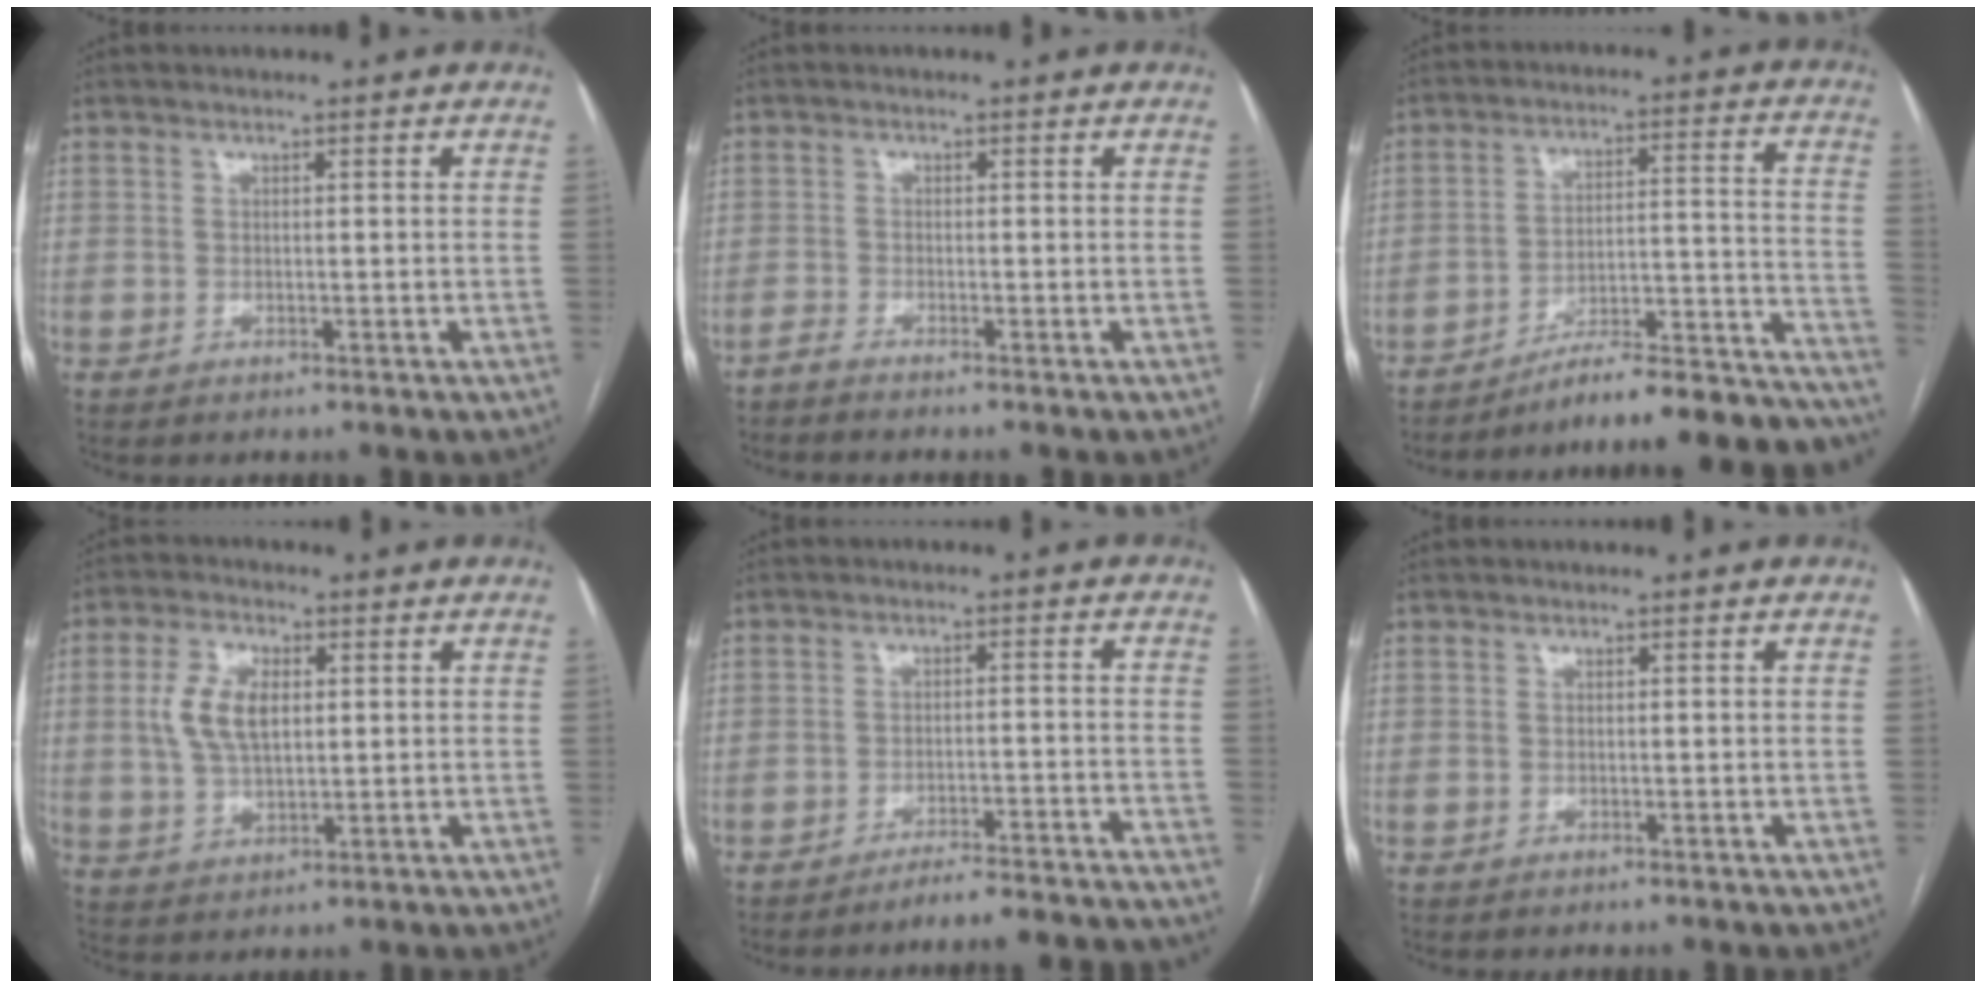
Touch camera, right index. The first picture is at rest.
{"total": 1.9, "force": [-1.7, -0.5, 0.7], "torque": [-0.010, 0.001, -0.029]}
{"total": 24.2, "force": [-22.7, 1.6, 8.5], "torque": [-0.037, 0.032, -0.310]}
{"total": 8.0, "force": [1.6, 4.1, 6.7], "torque": [-0.149, 0.012, 0.034]}
{"total": 15.6, "force": [-15.1, -0.1, 4.0], "torque": [-0.024, 0.000, -0.188]}
{"total": 0.0}